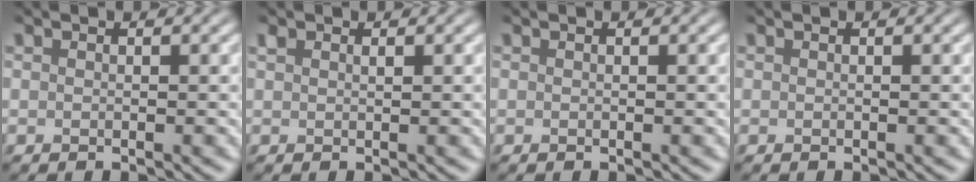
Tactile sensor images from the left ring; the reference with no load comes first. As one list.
[{"total": 0.8, "force": [0.5, 0.4, 0.5], "torque": [-0.012, 0.000, 0.012]}, {"total": 0.0}, {"total": 0.0}]